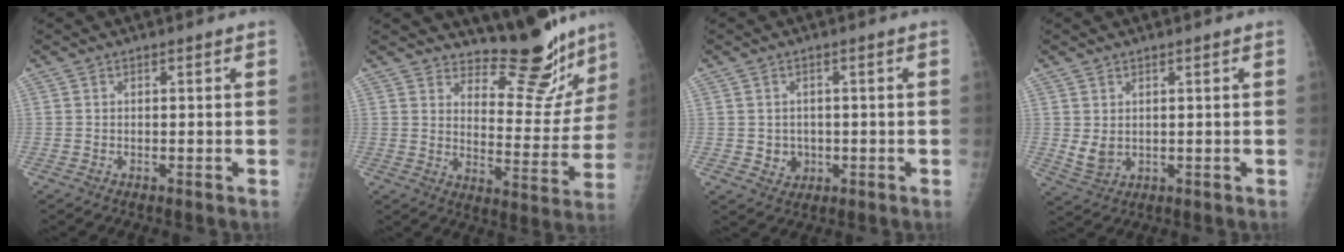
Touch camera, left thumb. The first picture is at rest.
{"total": 14.3, "force": [13.0, 4.3, 4.3], "torque": [-0.014, -0.115, 0.177]}
{"total": 3.2, "force": [-0.3, 2.9, 1.2], "torque": [-0.003, 0.001, 0.004]}
{"total": 3.5, "force": [1.0, 2.4, 2.3], "torque": [-0.038, -0.016, 0.030]}